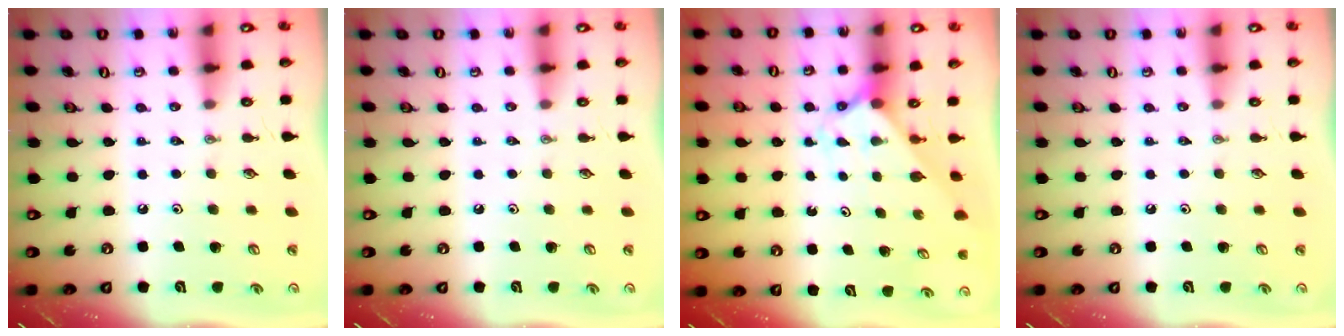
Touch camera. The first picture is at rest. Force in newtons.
{"total": 0.0}
{"total": 2.1, "press": 2.1, "slide": 0.1}
{"total": 0.0}